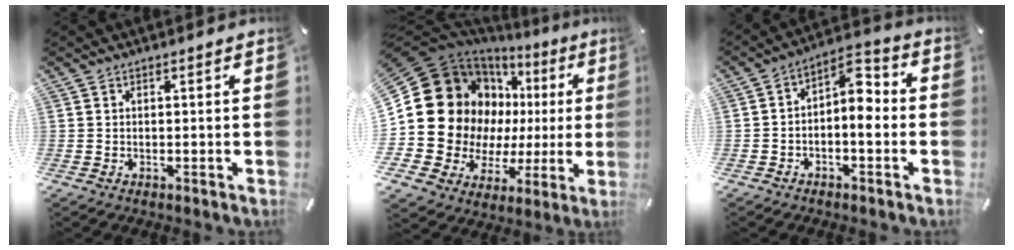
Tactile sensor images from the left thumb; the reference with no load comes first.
{"total": 22.1, "force": [5.4, 17.7, 12.1], "torque": [-0.219, -0.045, 0.126]}
{"total": 6.7, "force": [-1.4, 3.8, 5.3], "torque": [-0.079, -0.002, -0.029]}